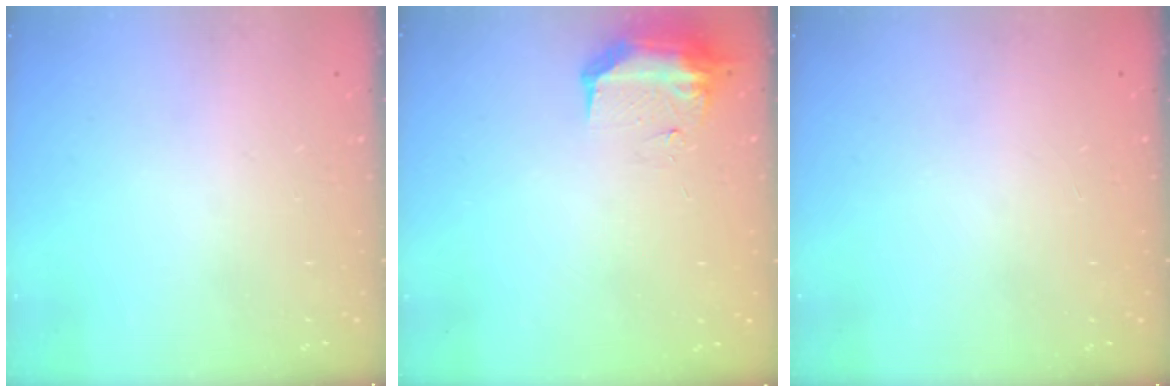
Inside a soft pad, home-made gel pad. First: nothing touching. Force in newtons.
{"total": 9.9, "press": 9.1, "slide": 3.9}
{"total": 0.0}